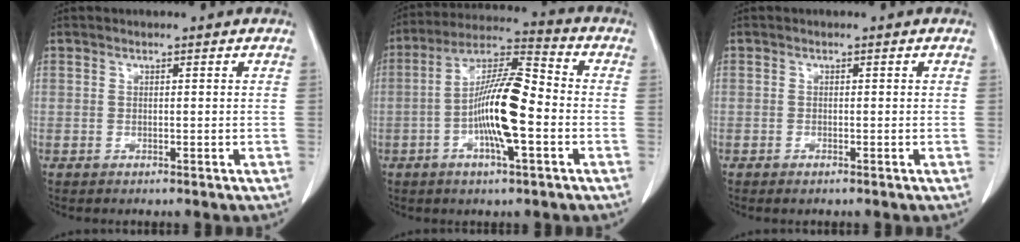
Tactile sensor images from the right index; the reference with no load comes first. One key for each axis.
{"total": 12.7, "fx": -2.7, "fy": 2.1, "fz": 12.2, "tx": -0.231, "ty": 0.012, "tz": -0.052}
{"total": 0.8, "fx": -0.6, "fy": 0.2, "fz": 0.5, "tx": -0.009, "ty": -0.002, "tz": -0.007}